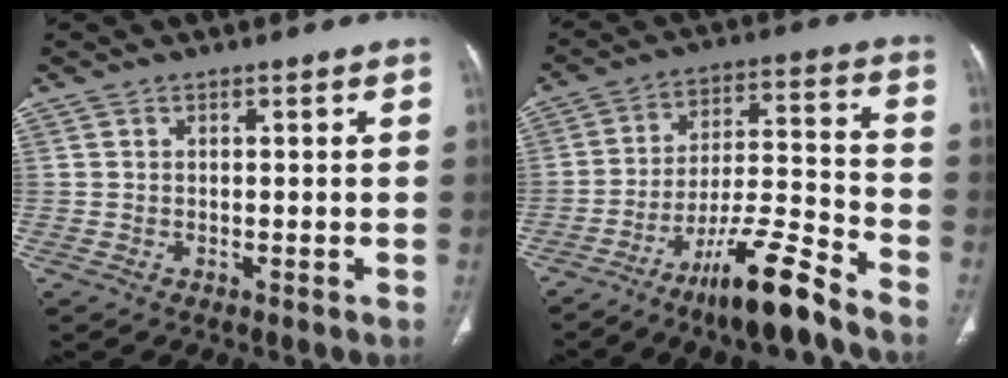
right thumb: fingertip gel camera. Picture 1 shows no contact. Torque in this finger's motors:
{"motor_torque": [3.23, 0.35, 1.49, -1.28, 0.44]}